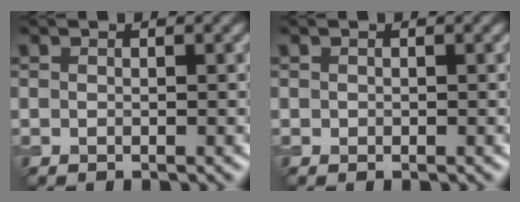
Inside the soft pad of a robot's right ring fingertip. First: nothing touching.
{"total": 0.0}